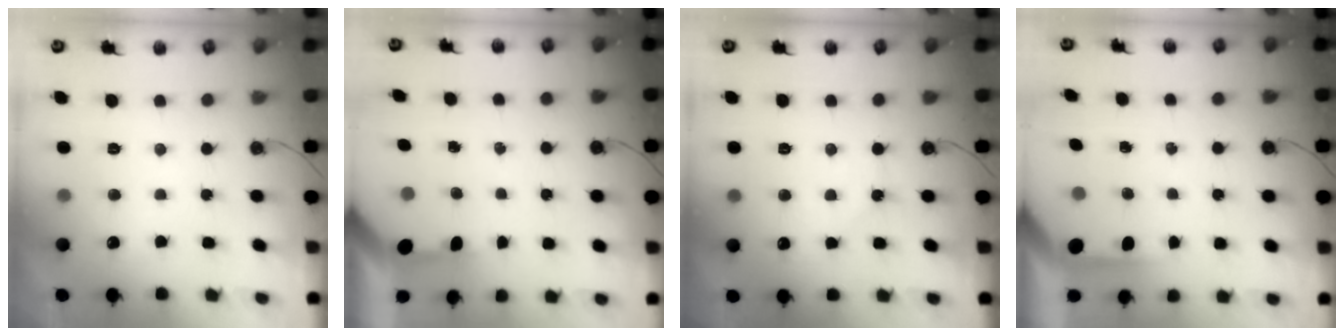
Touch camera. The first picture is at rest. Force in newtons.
{"total": 3.4, "press": 3.4, "slide": 0.4}
{"total": 5.3, "press": 5.2, "slide": 0.9}
{"total": 3.7, "press": 3.7, "slide": 0.2}